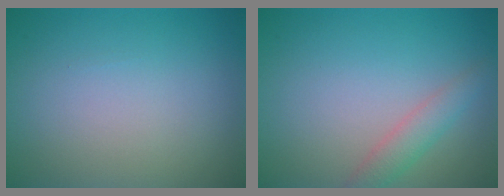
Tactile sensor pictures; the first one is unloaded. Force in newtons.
{"total": 2.2, "press": 2.2, "slide": 0.1}